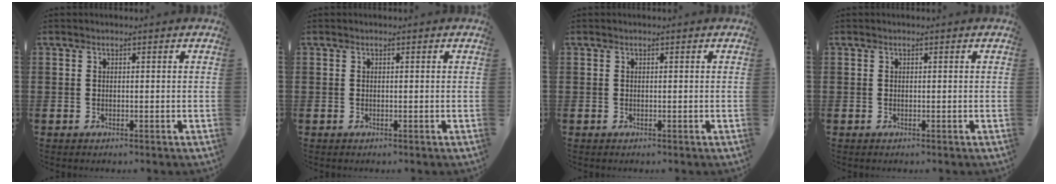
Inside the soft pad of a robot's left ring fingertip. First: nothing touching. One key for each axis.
{"total": 0.0}
{"total": 0.0}
{"total": 0.0}